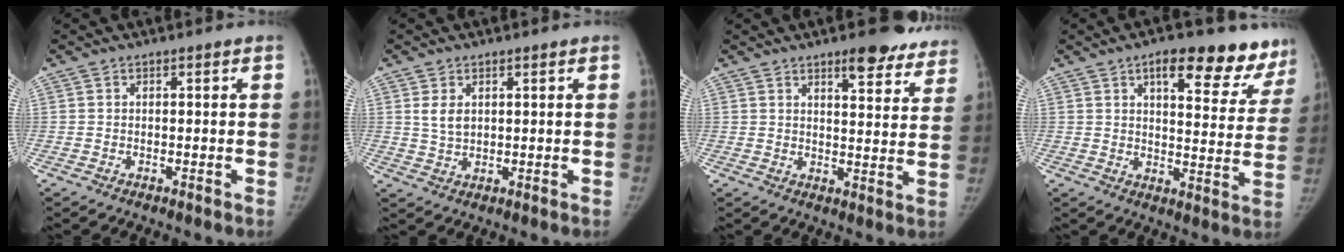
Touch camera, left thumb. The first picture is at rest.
{"total": 3.5, "force": [1.4, 2.2, 2.3], "torque": [-0.036, -0.011, 0.032]}
{"total": 11.4, "force": [8.7, 3.5, 6.4], "torque": [-0.041, -0.050, 0.103]}
{"total": 17.5, "force": [11.9, 6.5, 11.1], "torque": [-0.092, -0.049, 0.145]}